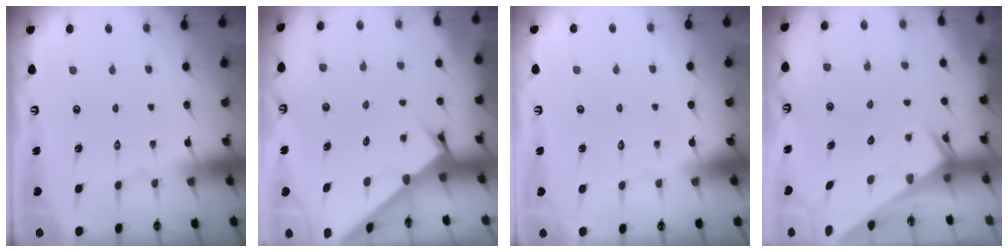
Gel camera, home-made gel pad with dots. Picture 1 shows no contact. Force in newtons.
{"total": 2.4, "press": 2.4, "slide": 0.2}
{"total": 1.8, "press": 1.7, "slide": 0.1}
{"total": 2.7, "press": 2.7, "slide": 0.1}